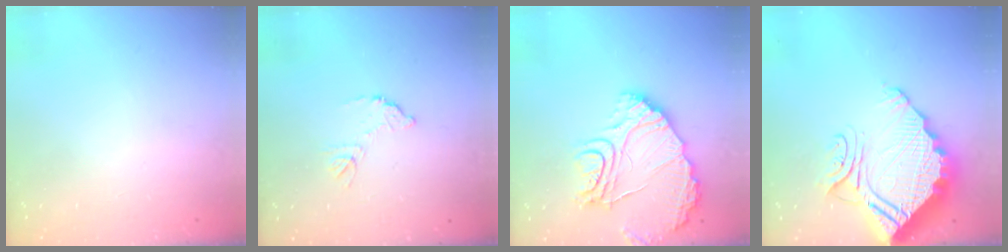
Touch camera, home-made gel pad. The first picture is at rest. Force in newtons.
{"total": 7.2, "press": 7.2, "slide": 0.5}
{"total": 15.4, "press": 15.3, "slide": 1.6}
{"total": 18.1, "press": 18.0, "slide": 1.5}